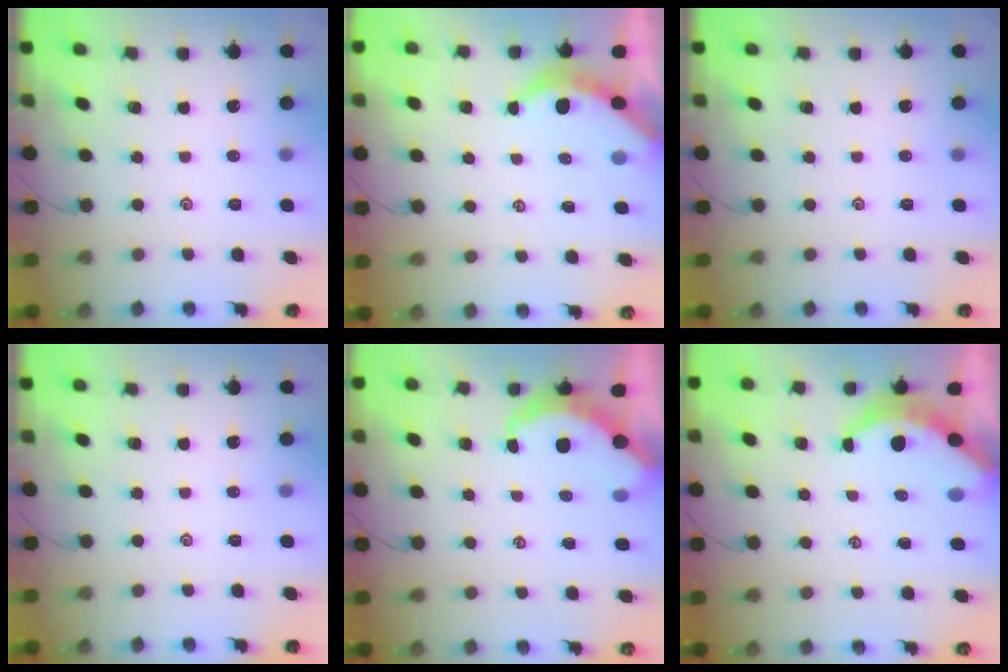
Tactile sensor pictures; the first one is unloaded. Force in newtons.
{"total": 3.7, "press": 3.7, "slide": 0.4}
{"total": 0.0}
{"total": 0.0}
{"total": 6.3, "press": 6.3, "slide": 0.8}
{"total": 5.7, "press": 5.7, "slide": 0.7}